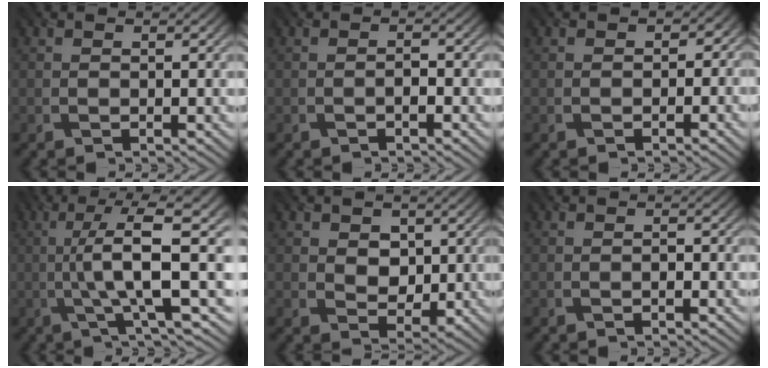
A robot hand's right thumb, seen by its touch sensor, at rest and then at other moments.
{"total": 1.1, "force": [-0.6, 0.3, 0.8], "torque": [-0.013, 0.003, -0.010]}
{"total": 1.5, "force": [-0.4, 1.4, 0.3], "torque": [0.000, -0.007, -0.006]}
{"total": 12.9, "force": [-0.1, 2.0, 12.8], "torque": [-0.194, 0.028, -0.002]}
{"total": 4.3, "force": [1.0, 3.4, 2.4], "torque": [-0.053, -0.004, 0.008]}
{"total": 0.7, "force": [-0.3, 0.3, 0.5], "torque": [-0.006, 0.001, -0.005]}